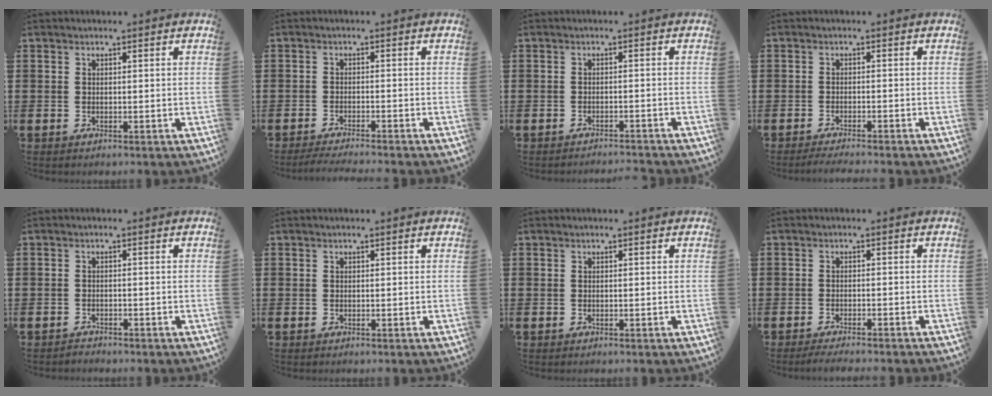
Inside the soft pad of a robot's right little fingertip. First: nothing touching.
{"total": 1.7, "force": [-1.6, -0.1, 0.7], "torque": [-0.010, 0.003, -0.031]}
{"total": 1.3, "force": [-1.3, -0.2, -0.1], "torque": [-0.001, 0.004, -0.028]}
{"total": 1.4, "force": [-1.3, -0.2, 0.6], "torque": [-0.008, -0.001, -0.024]}
{"total": 0.9, "force": [-0.9, 0.1, -0.1], "torque": [-0.001, 0.001, -0.020]}
{"total": 0.0}
{"total": 0.0}
{"total": 1.5, "force": [-1.4, -0.1, 0.7], "torque": [-0.010, -0.001, -0.026]}